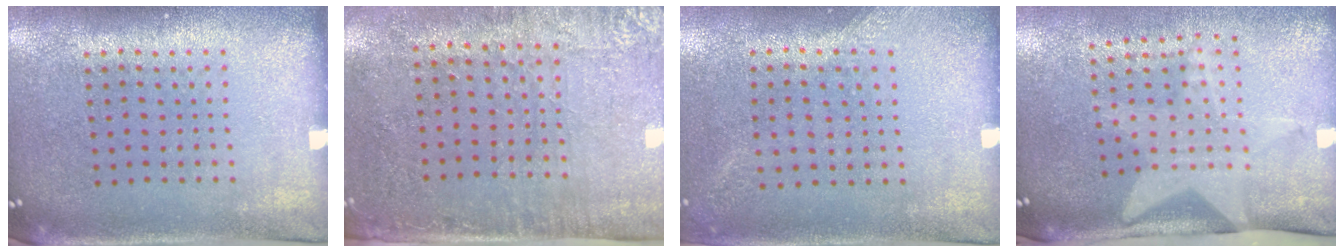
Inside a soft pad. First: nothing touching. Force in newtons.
{"total": 2.9, "press": 2.4, "slide": 1.6}
{"total": 1.3, "press": 1.0, "slide": 0.9}
{"total": 1.9, "press": 1.5, "slide": 1.1}